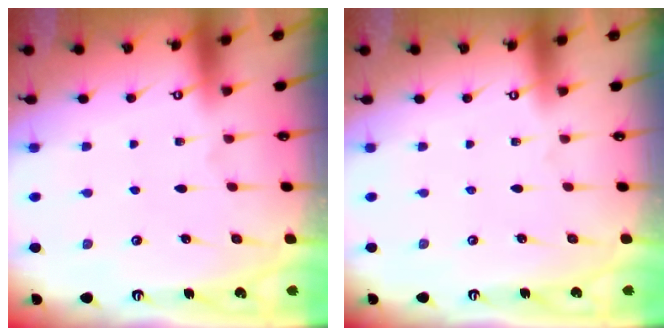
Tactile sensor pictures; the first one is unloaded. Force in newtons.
{"total": 0.0}